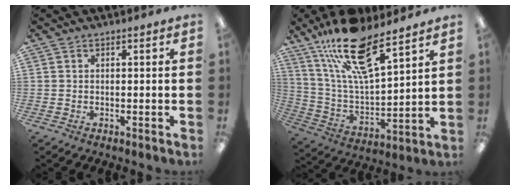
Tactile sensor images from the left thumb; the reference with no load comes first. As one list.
[{"total": 19.5, "force": [13.8, 6.0, 12.5], "torque": [-0.229, -0.074, 0.237]}]